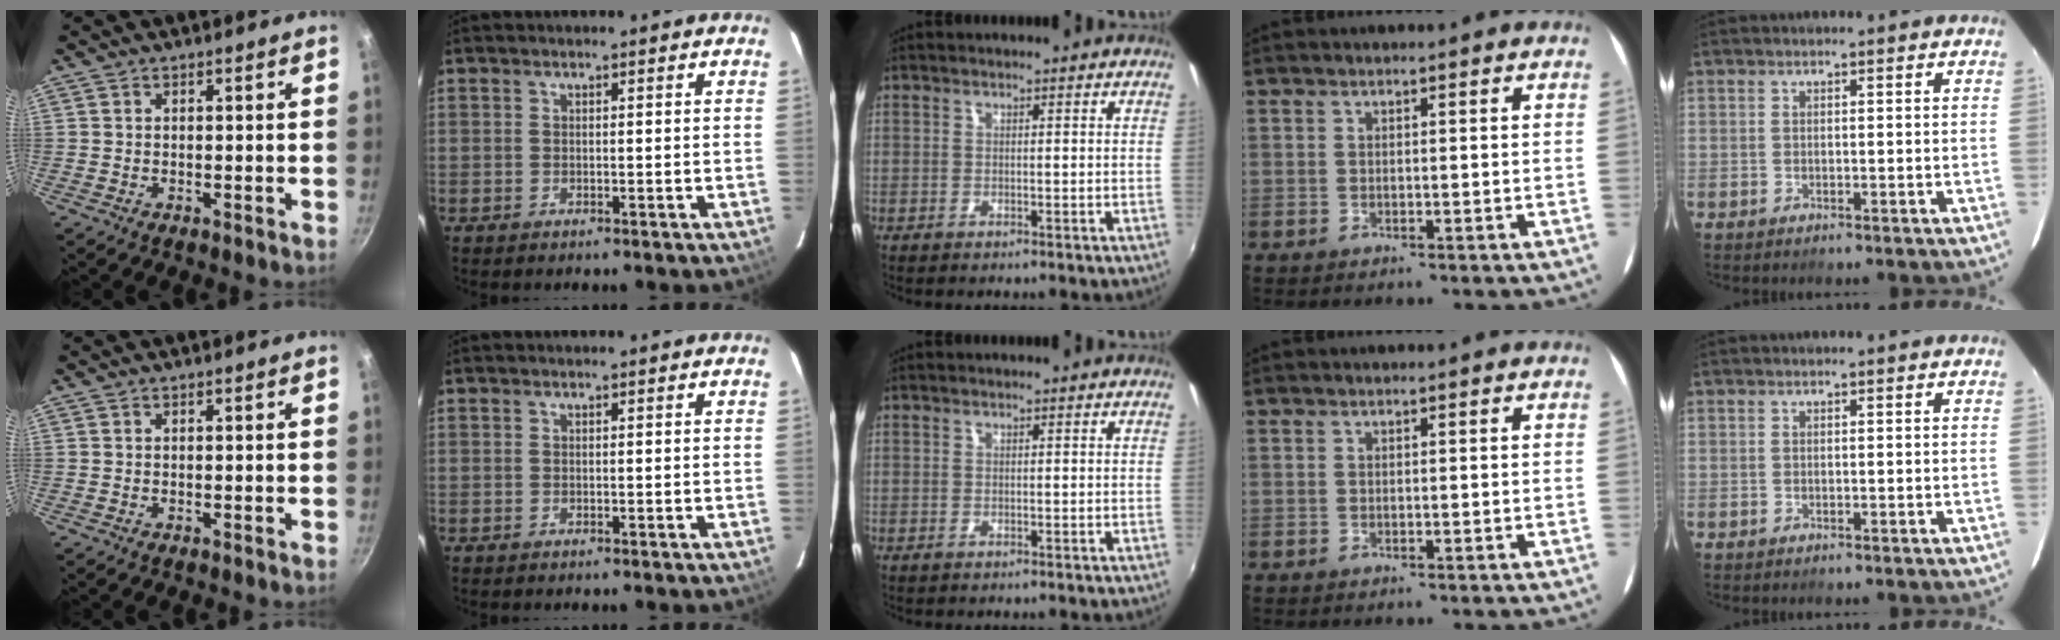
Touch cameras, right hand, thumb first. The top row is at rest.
{}